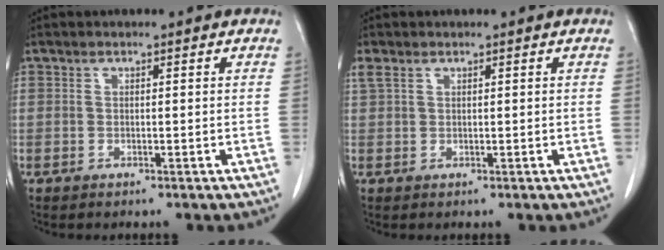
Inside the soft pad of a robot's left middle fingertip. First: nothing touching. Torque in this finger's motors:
{"motor_torque": [0.35, -0.40, 0.04, 0.03]}